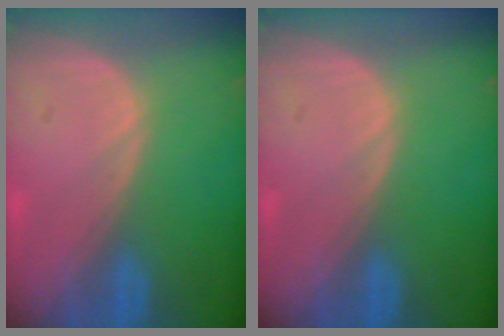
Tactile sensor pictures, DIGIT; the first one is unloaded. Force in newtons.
{"total": 0.0}